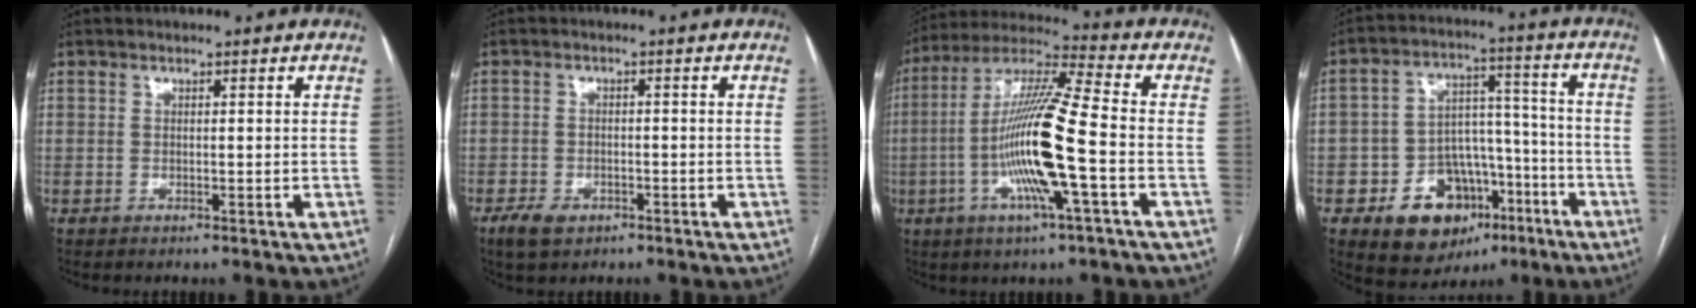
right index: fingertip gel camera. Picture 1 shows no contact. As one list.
[{"total": 3.9, "force": [-2.5, 2.4, 2.0], "torque": [-0.038, -0.001, -0.035]}, {"total": 16.1, "force": [-3.6, 0.2, 15.7], "torque": [-0.310, -0.004, -0.076]}, {"total": 14.1, "force": [-7.0, 9.8, 7.3], "torque": [-0.097, 0.040, -0.094]}]